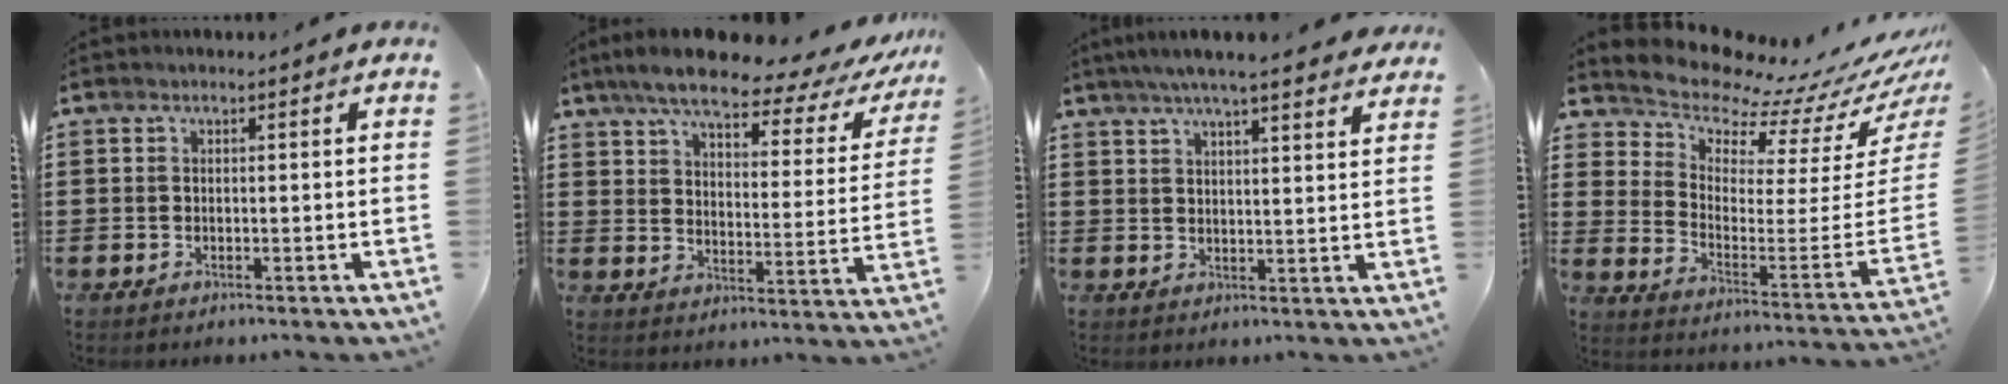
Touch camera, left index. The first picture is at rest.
{"total": 8.6, "force": [7.0, 1.4, 4.8], "torque": [-0.108, -0.038, 0.115]}
{"total": 5.6, "force": [4.9, 0.1, 2.6], "torque": [-0.064, -0.013, 0.088]}
{"total": 7.6, "force": [7.4, 1.2, 1.2], "torque": [-0.039, -0.099, 0.117]}